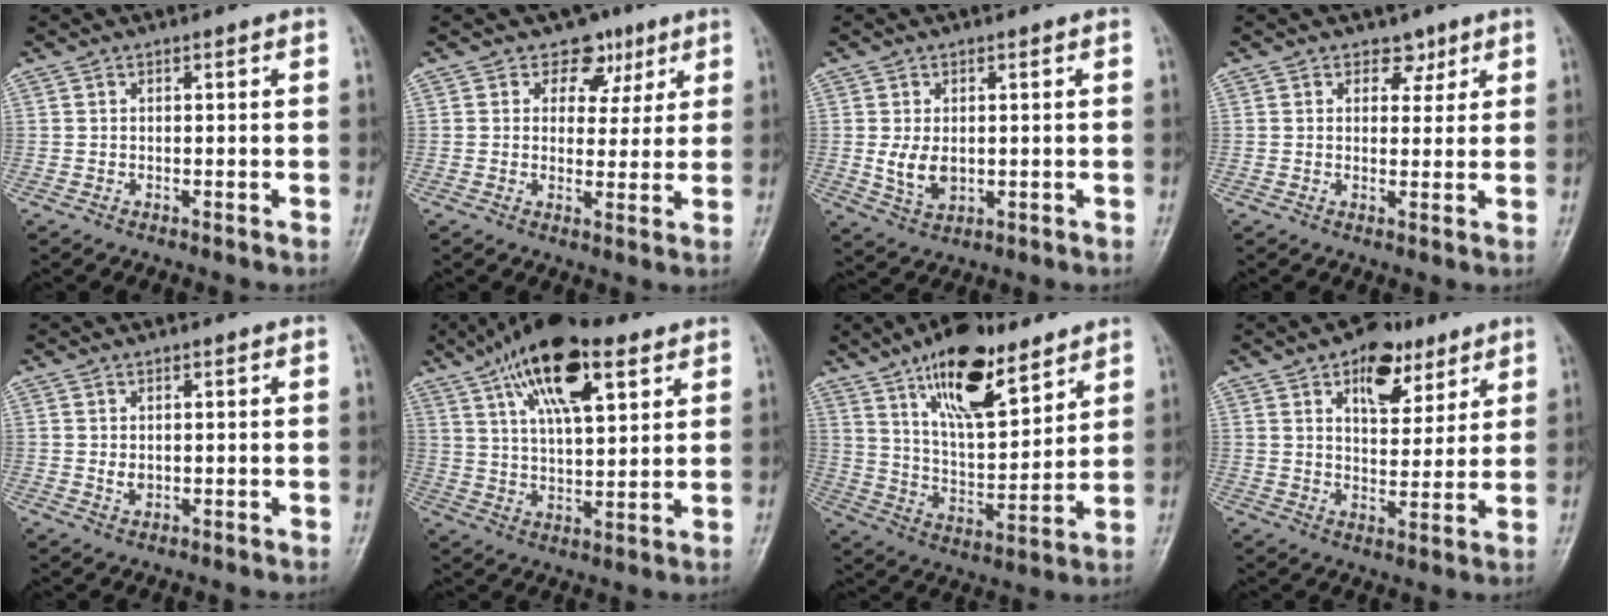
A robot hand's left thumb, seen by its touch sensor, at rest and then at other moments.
{"total": 6.2, "force": [3.2, 5.0, 1.8], "torque": [0.019, -0.005, 0.041]}
{"total": 5.2, "force": [-0.1, 3.5, 3.8], "torque": [-0.059, -0.004, 0.007]}
{"total": 3.3, "force": [1.8, 2.5, 1.0], "torque": [0.015, -0.006, 0.022]}
{"total": 1.8, "force": [0.1, 1.3, 1.3], "torque": [-0.016, 0.003, 0.006]}
{"total": 16.6, "force": [8.5, 6.7, 12.6], "torque": [-0.188, -0.014, 0.146]}
{"total": 17.8, "force": [11.2, 6.9, 12.1], "torque": [-0.167, -0.055, 0.198]}
{"total": 10.8, "force": [6.0, 6.3, 6.4], "torque": [-0.056, -0.026, 0.090]}